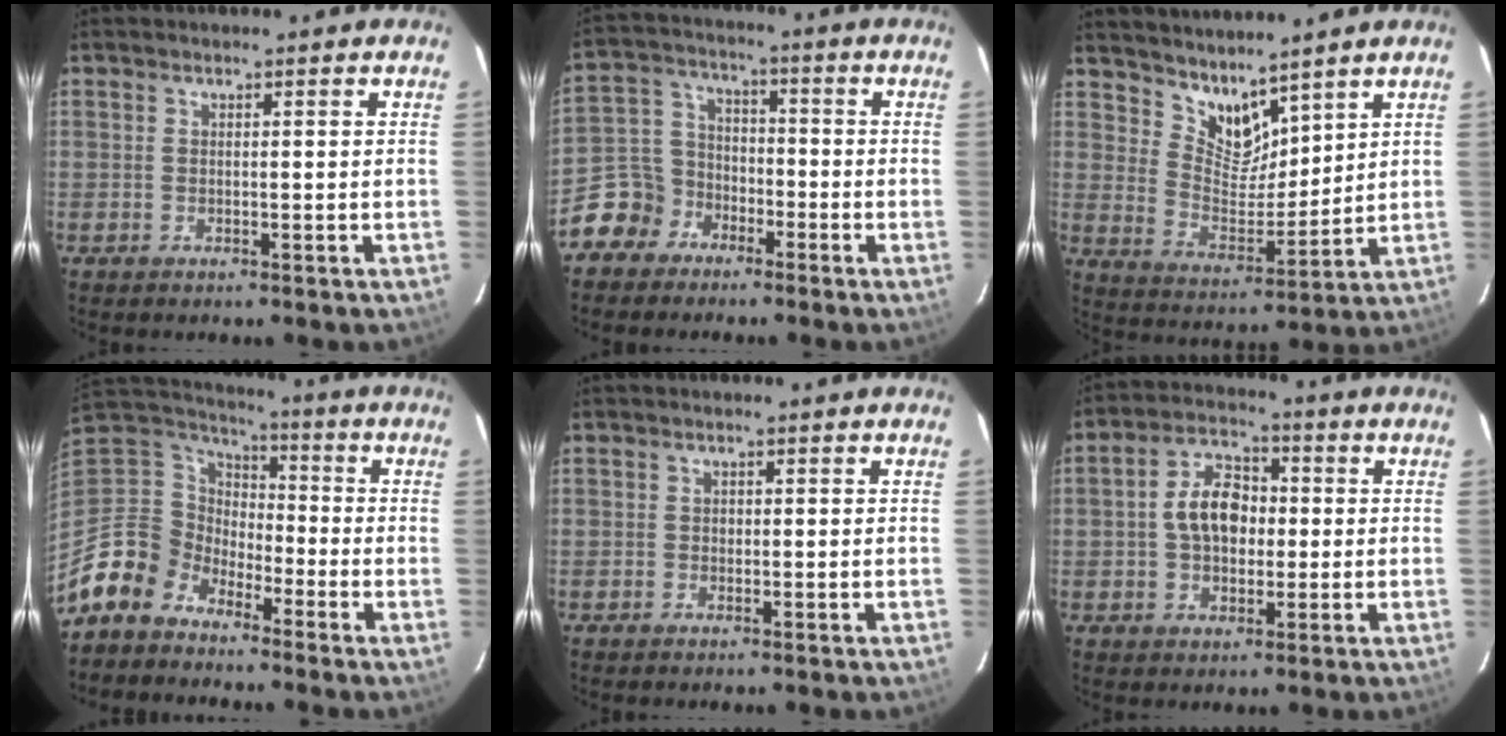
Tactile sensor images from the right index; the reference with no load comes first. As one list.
[{"total": 8.4, "force": [-5.5, 6.3, 0.6], "torque": [-0.024, 0.039, -0.113]}, {"total": 8.7, "force": [7.4, 3.3, 2.9], "torque": [-0.048, -0.006, 0.147]}, {"total": 11.0, "force": [-8.0, 7.3, 1.8], "torque": [-0.063, 0.033, -0.168]}, {"total": 0.6, "force": [-0.1, 0.6, 0.1], "torque": [0.002, 0.001, -0.002]}, {"total": 8.9, "force": [0.0, 6.0, 6.5], "torque": [-0.124, 0.025, 0.003]}]